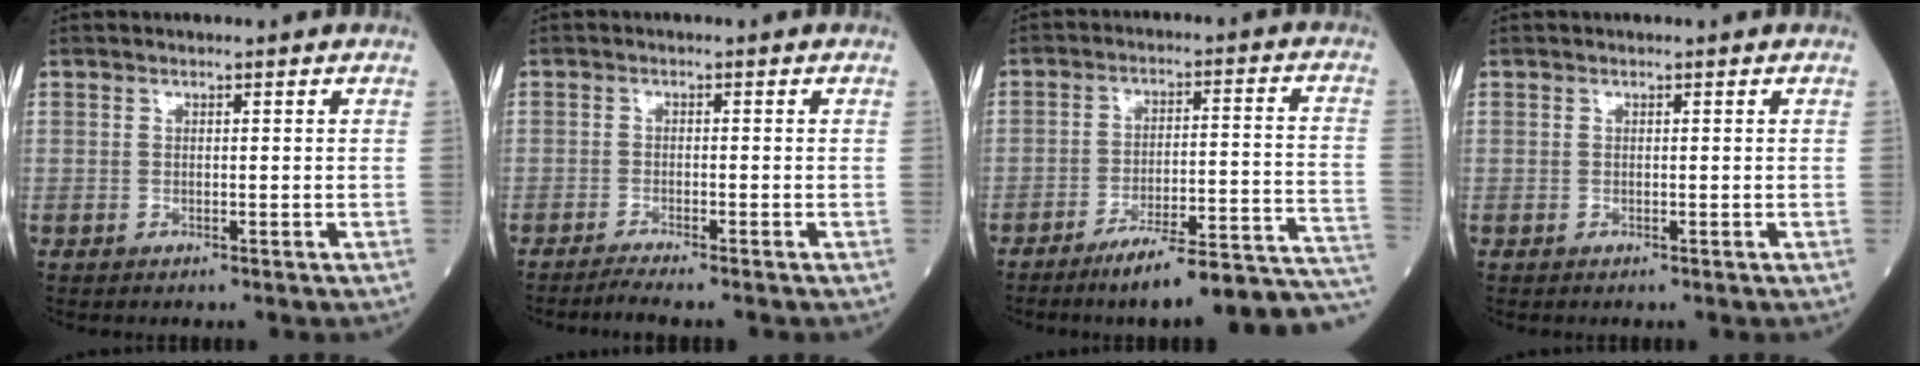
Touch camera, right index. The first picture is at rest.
{"total": 2.7, "force": [-2.4, -0.7, 1.0], "torque": [-0.023, -0.005, -0.043]}
{"total": 17.8, "force": [-14.9, 0.6, 9.7], "torque": [-0.078, 0.031, -0.209]}
{"total": 0.0}